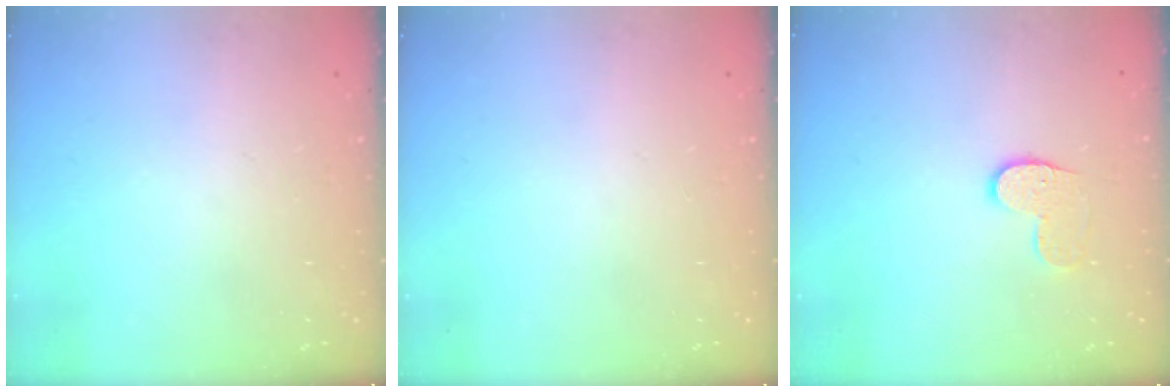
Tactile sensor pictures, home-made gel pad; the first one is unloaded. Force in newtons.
{"total": 0.0}
{"total": 8.2, "press": 8.2, "slide": 0.3}